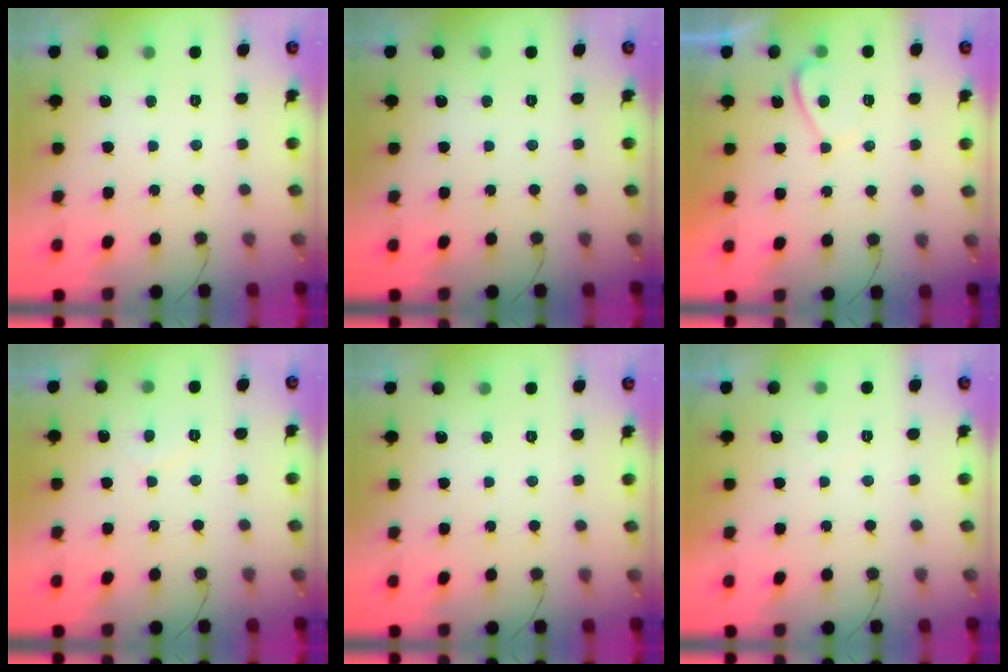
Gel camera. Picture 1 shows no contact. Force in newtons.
{"total": 0.0}
{"total": 2.1, "press": 2.0, "slide": 0.7}
{"total": 2.7, "press": 2.7, "slide": 0.4}
{"total": 0.0}
{"total": 0.9, "press": 0.8, "slide": 0.4}